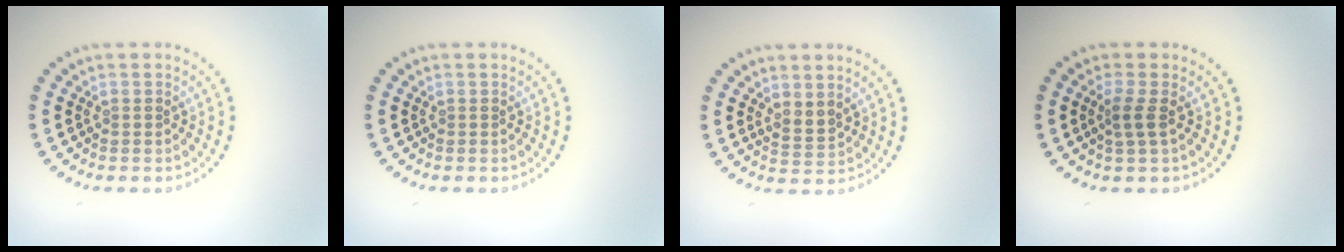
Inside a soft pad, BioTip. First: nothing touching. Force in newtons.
{"total": 0.0}
{"total": 1.6, "press": 1.2, "slide": 1.1}
{"total": 1.6, "press": 1.3, "slide": 0.9}